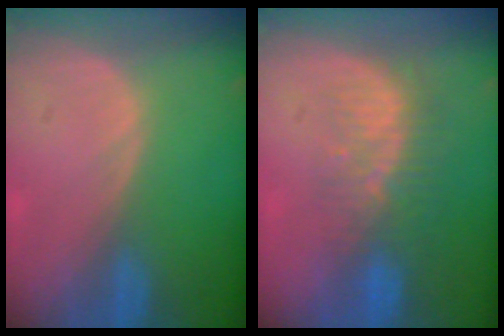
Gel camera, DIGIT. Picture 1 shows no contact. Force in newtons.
{"total": 8.1, "press": 7.0, "slide": 4.0}